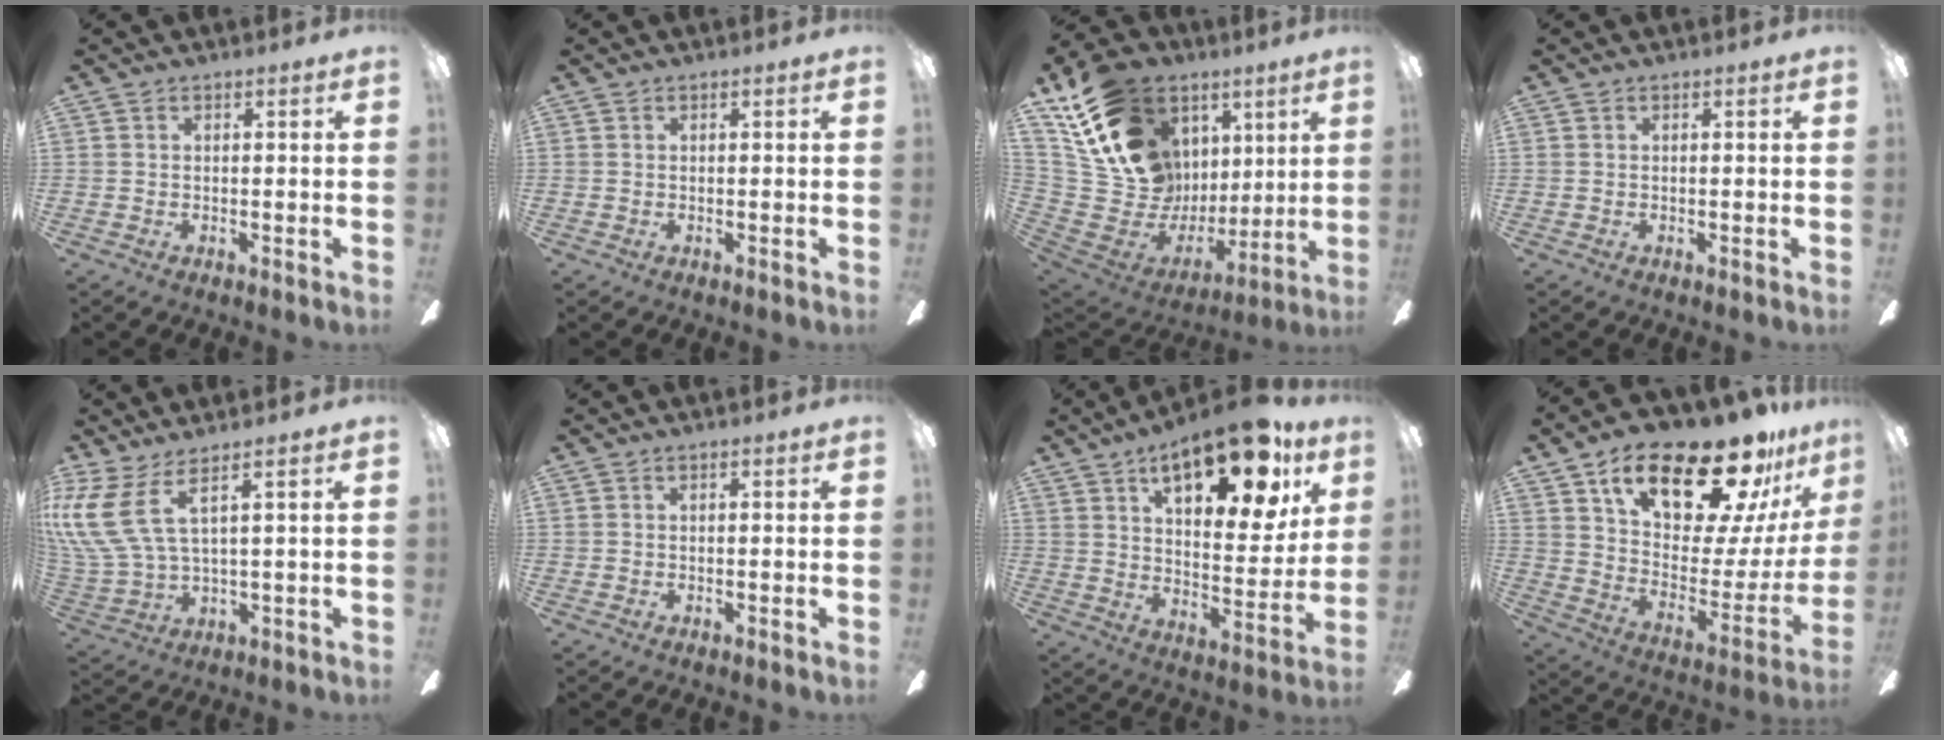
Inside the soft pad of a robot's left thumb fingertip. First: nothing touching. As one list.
[{"total": 0.0}, {"total": 23.9, "force": [11.6, 17.2, 11.8], "torque": [-0.224, -0.068, 0.245]}, {"total": 0.0}, {"total": 13.4, "force": [6.3, 5.6, 10.4], "torque": [-0.241, -0.031, 0.117]}, {"total": 0.0}, {"total": 21.1, "force": [12.6, 8.7, 14.6], "torque": [-0.204, -0.060, 0.199]}, {"total": 25.6, "force": [18.2, 9.4, 15.5], "torque": [-0.239, -0.116, 0.310]}]